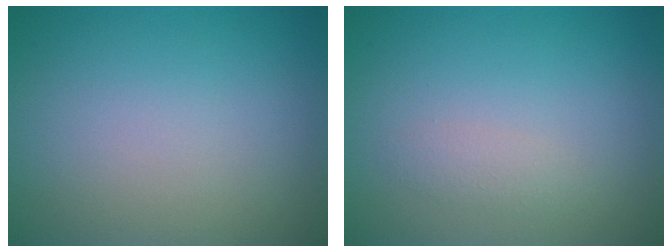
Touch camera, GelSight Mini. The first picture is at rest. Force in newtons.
{"total": 1.1, "press": 1.1, "slide": 0.0}